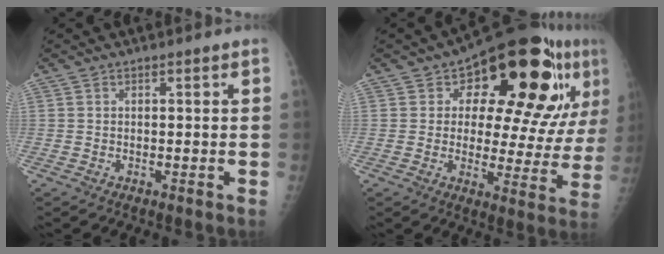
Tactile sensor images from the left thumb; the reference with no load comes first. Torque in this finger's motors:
{"motor_torque": [0.36, 1.54, 0.20, -0.23, 0.13]}